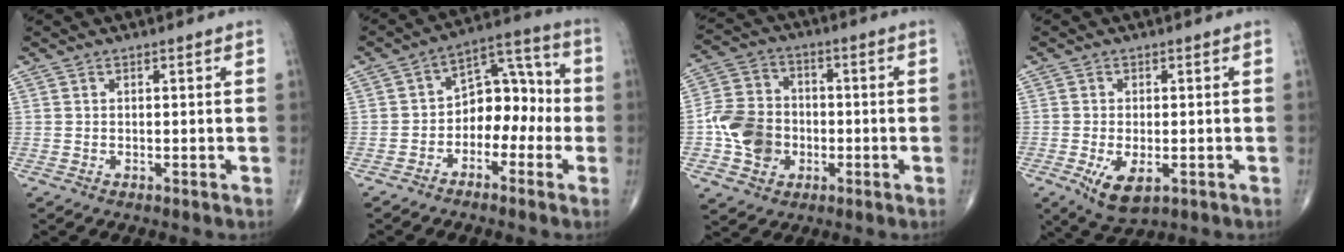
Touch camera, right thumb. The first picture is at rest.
{"total": 10.5, "force": [-2.5, 7.1, 7.3], "torque": [-0.067, 0.052, -0.053]}
{"total": 11.3, "force": [-2.4, 9.3, 6.0], "torque": [-0.089, 0.020, -0.051]}
{"total": 6.3, "force": [-2.1, 3.0, 5.1], "torque": [-0.087, -0.011, -0.028]}